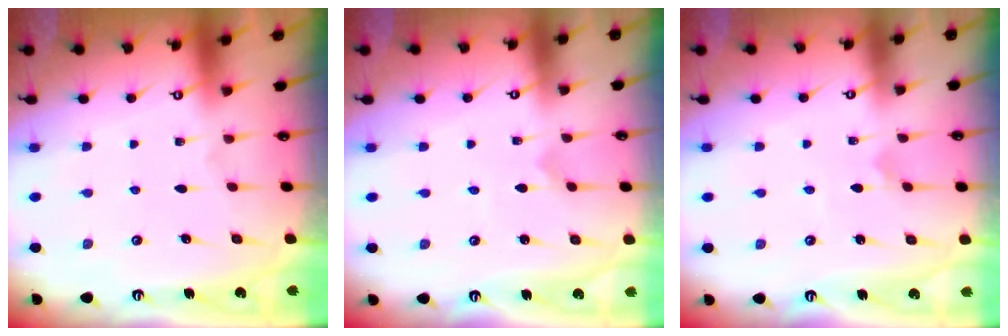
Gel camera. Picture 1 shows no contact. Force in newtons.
{"total": 0.0}
{"total": 1.6, "press": 1.6, "slide": 0.0}